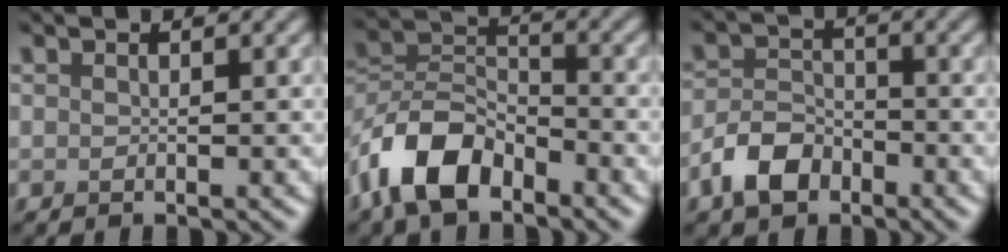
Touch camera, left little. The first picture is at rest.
{"total": 7.8, "force": [-4.9, 4.1, 4.6], "torque": [-0.087, 0.007, -0.105]}
{"total": 4.1, "force": [-2.5, 2.5, 2.1], "torque": [-0.038, 0.004, -0.057]}